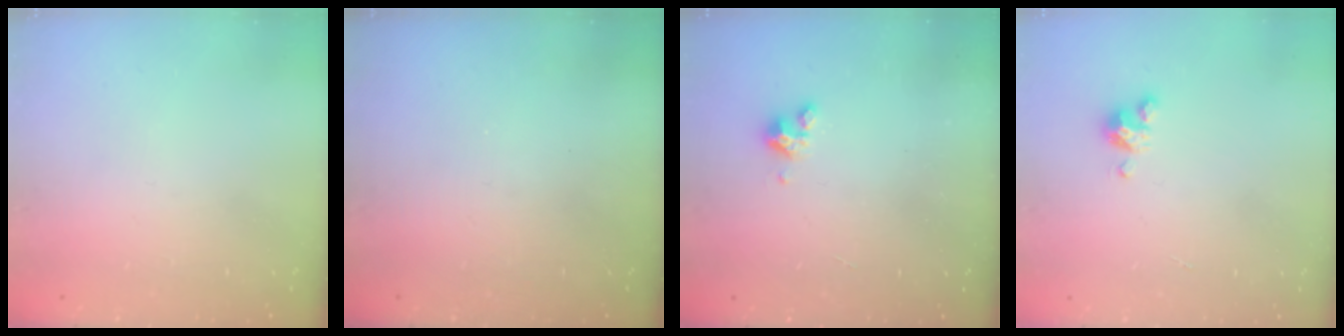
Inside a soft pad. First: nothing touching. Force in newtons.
{"total": 0.0}
{"total": 2.3, "press": 2.3, "slide": 0.2}
{"total": 3.0, "press": 3.0, "slide": 0.3}